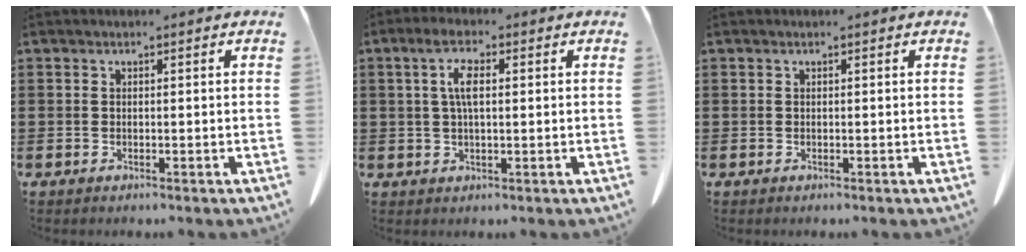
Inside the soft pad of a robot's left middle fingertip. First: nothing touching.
{"total": 5.3, "force": [1.2, 1.8, 4.8], "torque": [-0.099, 0.009, 0.020]}
{"total": 0.0}